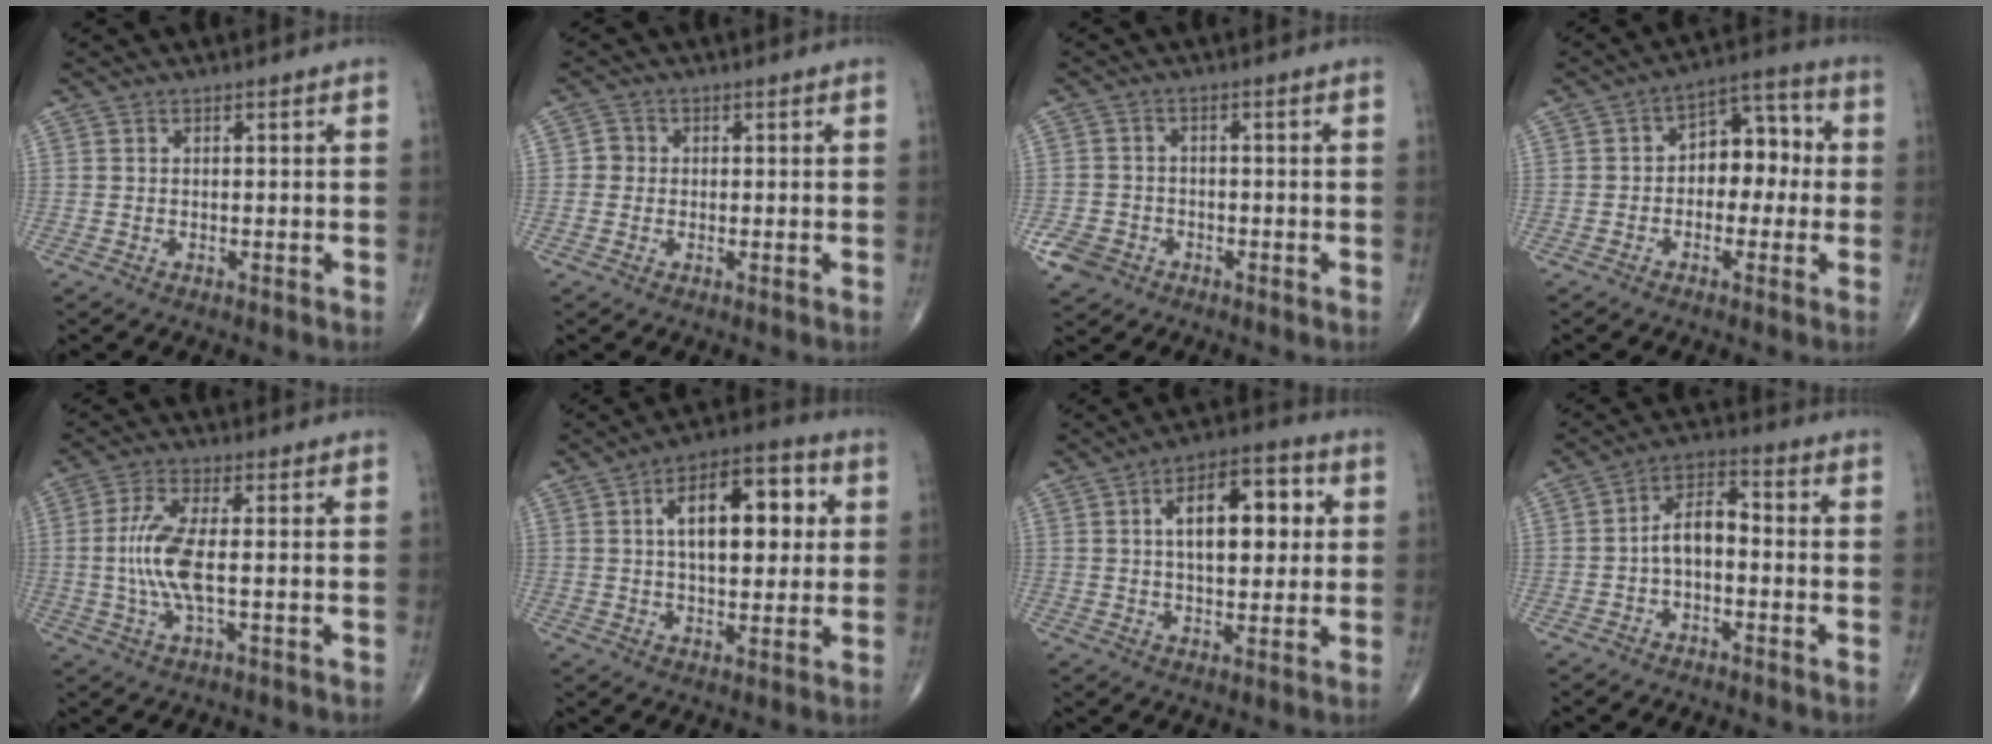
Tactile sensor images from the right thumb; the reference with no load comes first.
{"total": 1.9, "force": [-0.1, 1.9, 0.5], "torque": [0.004, 0.006, -0.006]}
{"total": 5.6, "force": [-3.3, 4.1, 1.9], "torque": [-0.036, 0.014, -0.060]}
{"total": 9.2, "force": [-0.3, 6.2, 6.8], "torque": [-0.055, 0.038, -0.018]}
{"total": 8.5, "force": [-0.4, 2.5, 8.1], "torque": [-0.192, 0.001, -0.012]}
{"total": 15.2, "force": [3.3, 7.6, 12.8], "torque": [-0.166, 0.015, 0.046]}
{"total": 13.6, "force": [2.9, 6.9, 11.4], "torque": [-0.144, 0.013, 0.039]}
{"total": 6.7, "force": [-1.3, 3.7, 5.4], "torque": [-0.088, 0.034, -0.034]}